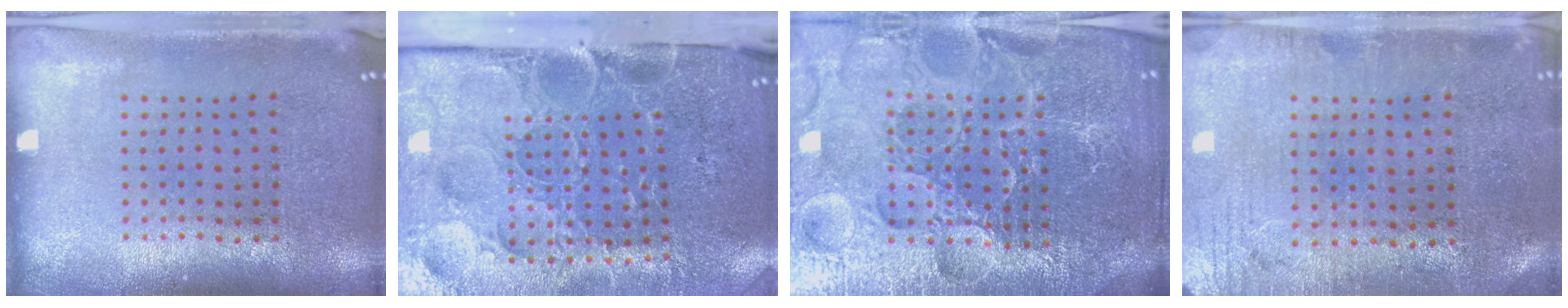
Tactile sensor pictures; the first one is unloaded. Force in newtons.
{"total": 5.1, "press": 4.1, "slide": 3.0}
{"total": 6.0, "press": 5.4, "slide": 2.7}
{"total": 0.6, "press": 0.4, "slide": 0.5}